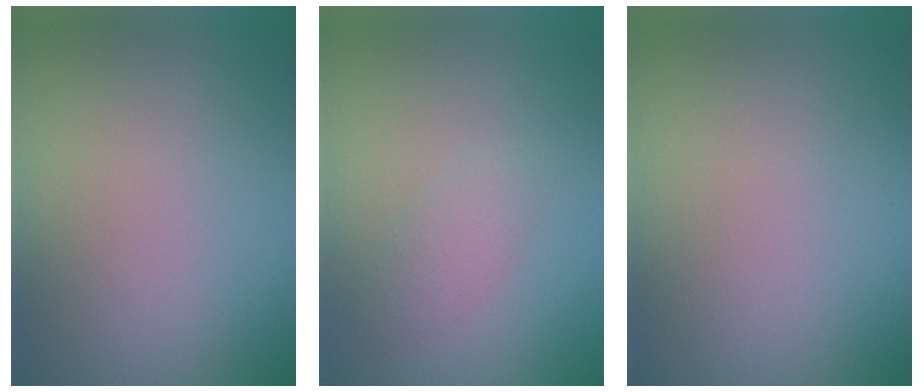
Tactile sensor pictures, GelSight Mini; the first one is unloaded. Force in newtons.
{"total": 1.7, "press": 1.7, "slide": 0.1}
{"total": 0.0}